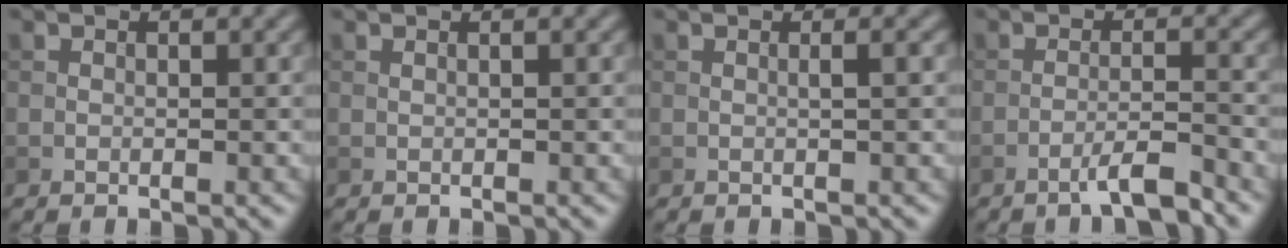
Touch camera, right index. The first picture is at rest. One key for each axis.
{"total": 0.7, "fx": 0.4, "fy": 0.2, "fz": 0.5, "tx": -0.005, "ty": -0.001, "tz": 0.000}
{"total": 1.1, "fx": 0.1, "fy": 0.3, "fz": 1.1, "tx": -0.013, "ty": 0.006, "tz": -0.003}
{"total": 3.1, "fx": -2.2, "fy": 0.2, "fz": 2.2, "tx": -0.032, "ty": 0.008, "tz": -0.048}